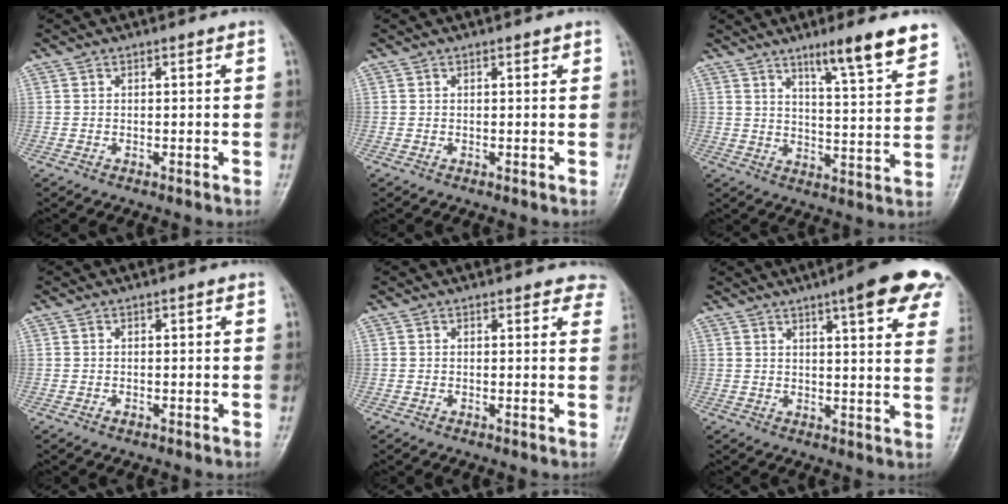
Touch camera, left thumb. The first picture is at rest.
{"total": 0.8, "force": [0.4, 0.4, 0.5], "torque": [-0.003, -0.001, 0.003]}
{"total": 11.3, "force": [7.9, 1.2, 8.0], "torque": [-0.105, -0.050, 0.119]}
{"total": 0.7, "force": [-0.3, 0.5, 0.5], "torque": [-0.006, 0.004, -0.006]}
{"total": 3.9, "force": [3.4, 1.8, 0.5], "torque": [0.033, -0.013, 0.014]}
{"total": 16.1, "force": [9.5, 3.3, 12.5], "torque": [-0.139, -0.025, 0.107]}